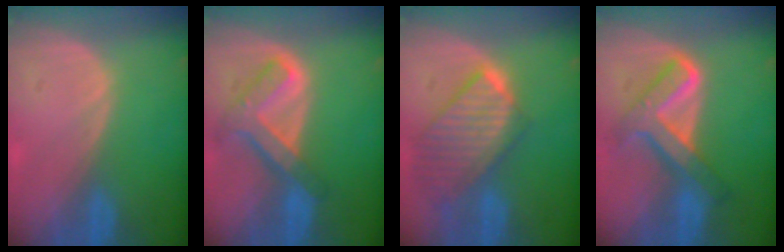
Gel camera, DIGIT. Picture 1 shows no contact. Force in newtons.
{"total": 7.7, "press": 6.5, "slide": 4.0}
{"total": 9.8, "press": 8.6, "slide": 4.7}
{"total": 7.7, "press": 7.7, "slide": 0.5}